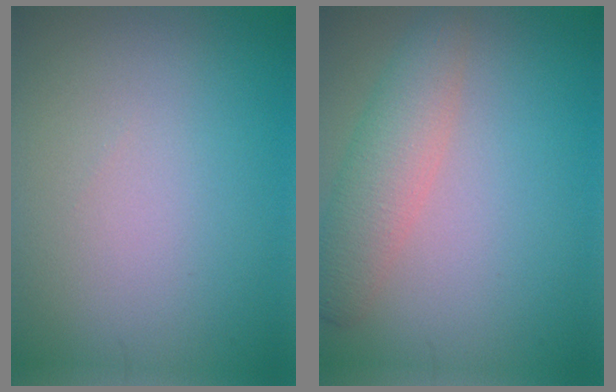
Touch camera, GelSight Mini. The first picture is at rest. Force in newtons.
{"total": 3.8, "press": 3.8, "slide": 0.1}